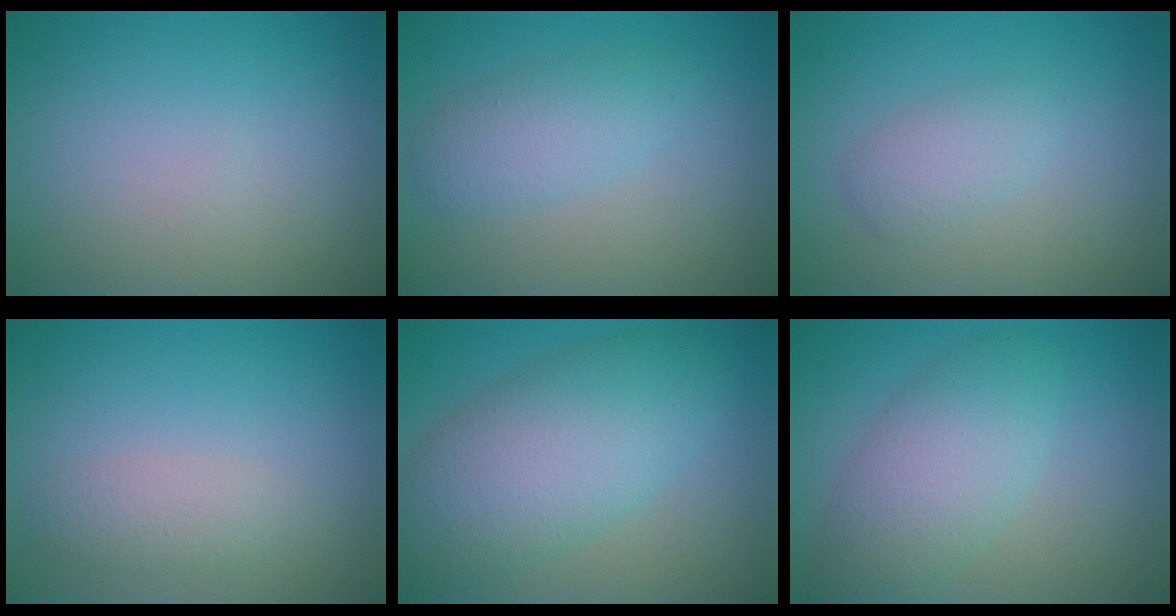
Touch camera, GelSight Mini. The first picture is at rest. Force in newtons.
{"total": 2.8, "press": 2.8, "slide": 0.1}
{"total": 2.0, "press": 2.0, "slide": 0.0}
{"total": 1.8, "press": 1.8, "slide": 0.0}
{"total": 8.1, "press": 8.1, "slide": 0.1}
{"total": 5.1, "press": 5.1, "slide": 0.1}